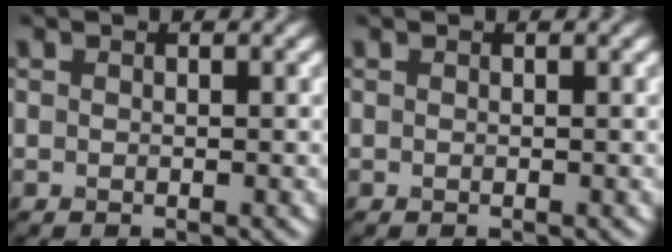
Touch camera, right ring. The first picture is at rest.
{"total": 0.0}